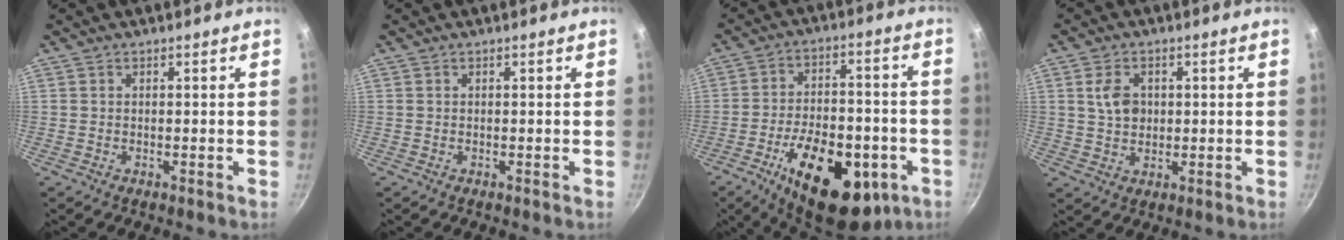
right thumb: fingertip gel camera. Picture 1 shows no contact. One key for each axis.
{"total": 0.0}
{"total": 23.0, "fx": -9.3, "fy": 11.8, "fz": 17.5, "tx": -0.236, "ty": 0.029, "tz": -0.126}
{"total": 5.6, "fx": 1.2, "fy": 4.2, "fz": 3.6, "tx": -0.055, "ty": -0.001, "tz": 0.019}